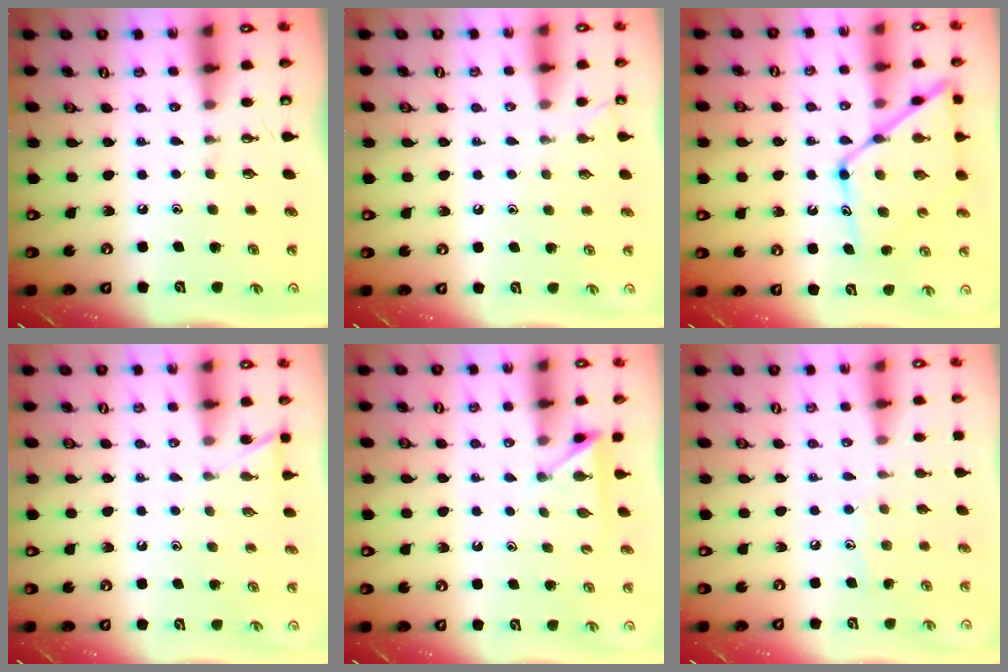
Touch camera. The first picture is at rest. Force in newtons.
{"total": 2.9, "press": 2.9, "slide": 0.3}
{"total": 15.5, "press": 15.5, "slide": 1.4}
{"total": 3.5, "press": 3.5, "slide": 0.5}
{"total": 3.0, "press": 3.0, "slide": 0.4}
{"total": 5.7, "press": 5.7, "slide": 0.4}